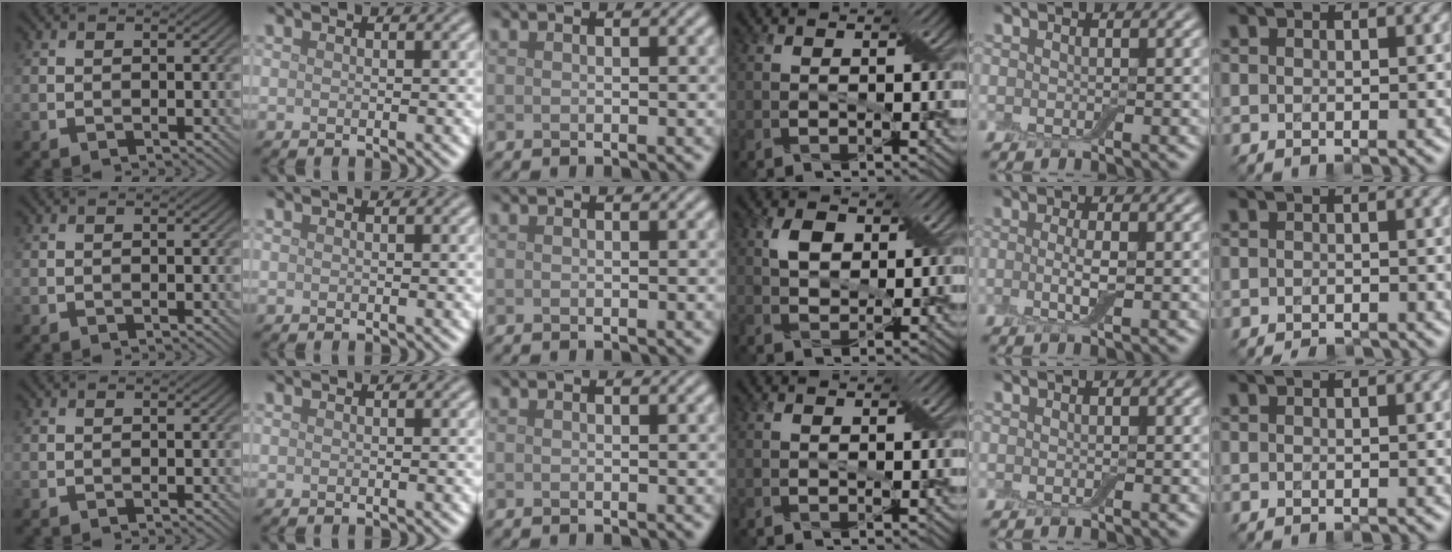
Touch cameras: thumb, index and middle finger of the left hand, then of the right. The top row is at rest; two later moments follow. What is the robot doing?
{"motion": "fold", "object": "apron"}